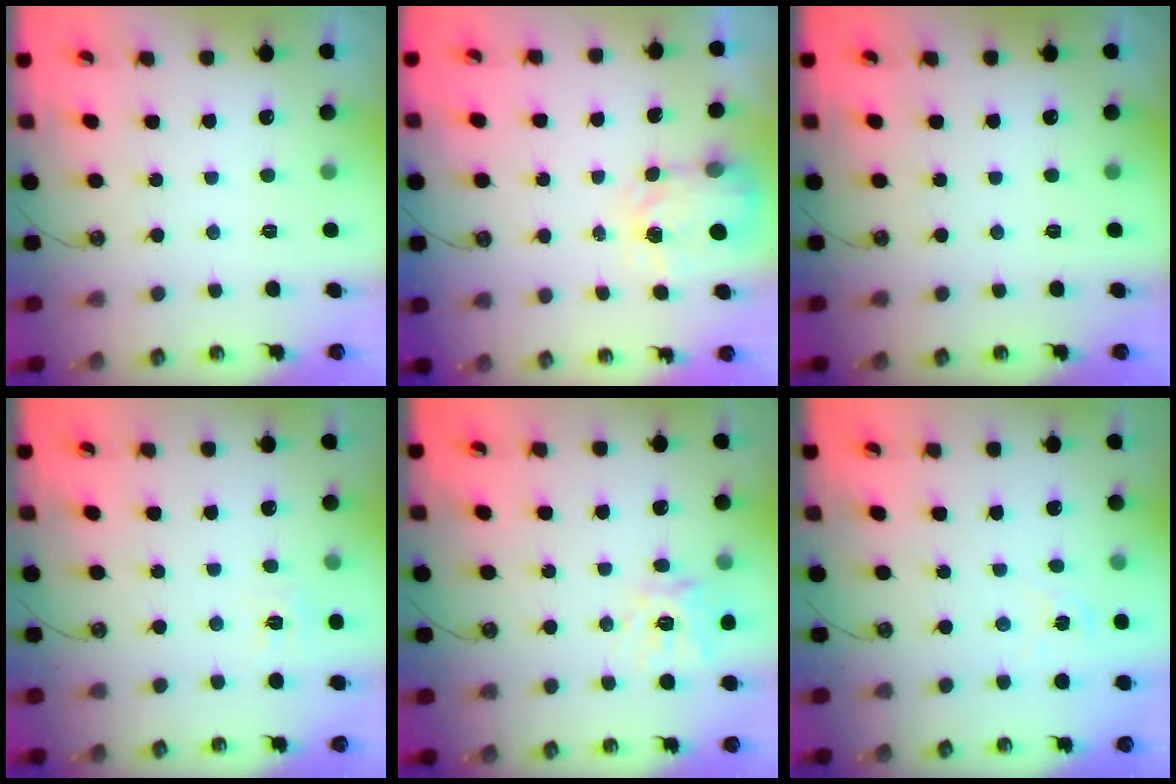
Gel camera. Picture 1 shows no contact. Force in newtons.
{"total": 3.7, "press": 3.6, "slide": 0.6}
{"total": 0.0}
{"total": 5.5, "press": 5.4, "slide": 0.7}
{"total": 12.7, "press": 12.6, "slide": 1.5}
{"total": 1.4, "press": 1.4, "slide": 0.2}